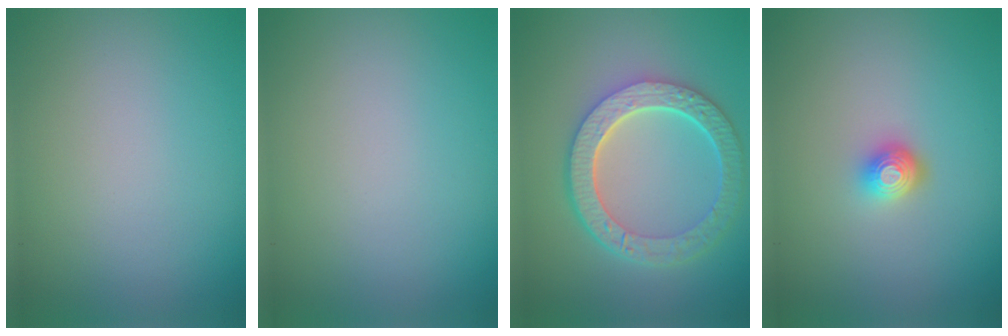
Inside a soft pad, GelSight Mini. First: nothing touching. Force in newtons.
{"total": 0.0}
{"total": 6.5, "press": 5.0, "slide": 4.2}
{"total": 2.0, "press": 1.5, "slide": 1.3}